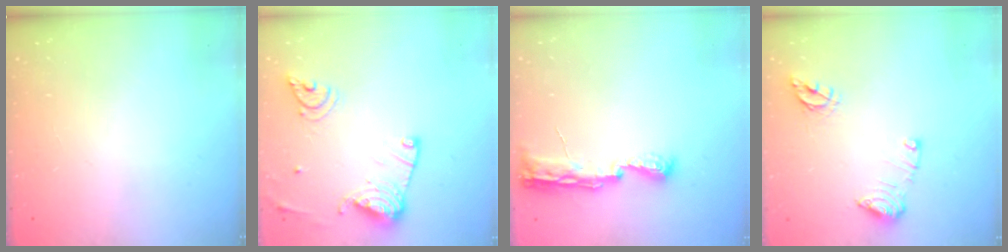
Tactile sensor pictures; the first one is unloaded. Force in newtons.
{"total": 14.5, "press": 14.5, "slide": 1.3}
{"total": 8.0, "press": 8.0, "slide": 0.8}
{"total": 10.0, "press": 9.9, "slide": 1.0}